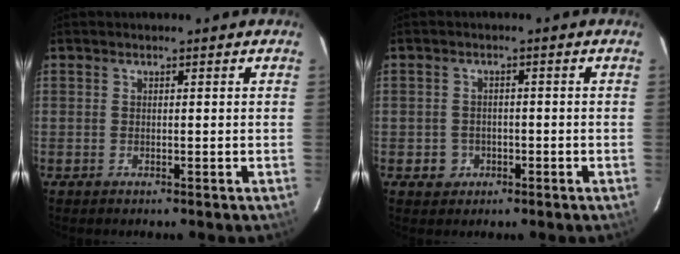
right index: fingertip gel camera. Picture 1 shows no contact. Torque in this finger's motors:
{"motor_torque": [-0.05, -0.03, -0.43, -0.16]}